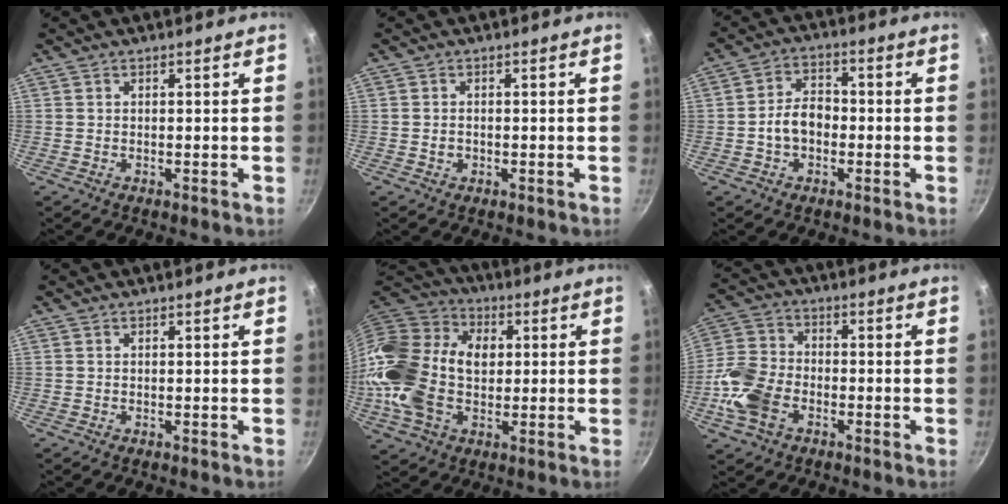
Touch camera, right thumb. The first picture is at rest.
{"total": 1.4, "force": [-0.3, 1.1, 0.7], "torque": [-0.012, 0.003, -0.006]}
{"total": 6.7, "force": [-1.4, 4.8, 4.4], "torque": [-0.054, 0.027, -0.030]}
{"total": 0.0}
{"total": 22.0, "force": [0.5, 15.5, 15.6], "torque": [-0.287, 0.031, 0.003]}
{"total": 11.2, "force": [-4.2, 7.6, 7.2], "torque": [-0.135, 0.024, -0.099]}